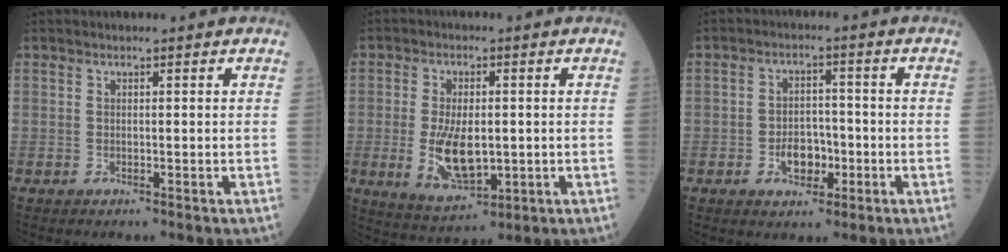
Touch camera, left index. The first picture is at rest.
{"total": 8.7, "force": [-1.1, 3.9, 7.7], "torque": [-0.156, -0.013, -0.009]}
{"total": 5.0, "force": [-1.8, 3.2, 3.3], "torque": [-0.058, 0.007, -0.028]}